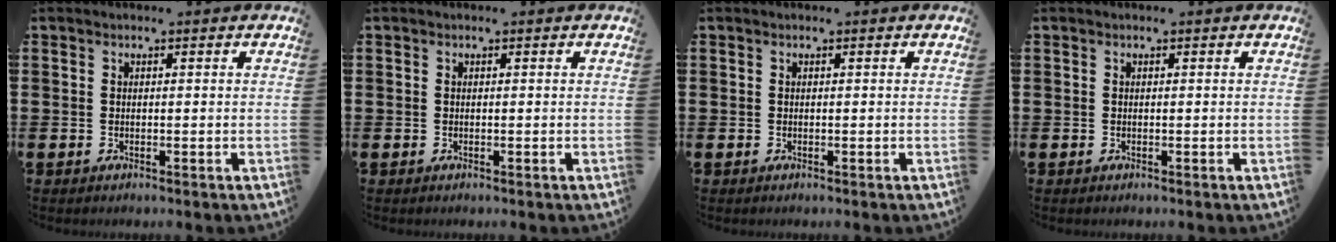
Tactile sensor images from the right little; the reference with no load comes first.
{"total": 0.0}
{"total": 0.0}
{"total": 0.0}